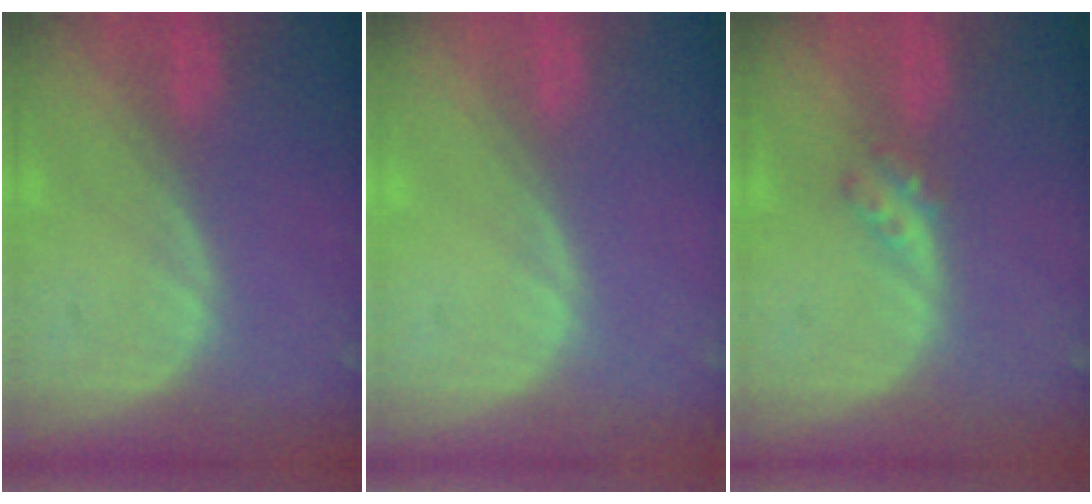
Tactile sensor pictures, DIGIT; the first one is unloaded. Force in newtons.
{"total": 0.0}
{"total": 2.5, "press": 2.1, "slide": 1.4}